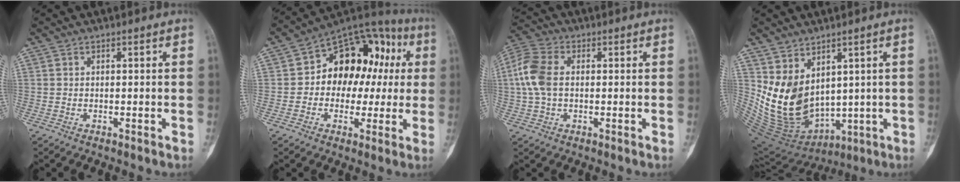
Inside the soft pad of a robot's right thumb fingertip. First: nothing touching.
{"total": 17.5, "force": [1.5, 12.7, 11.9], "torque": [-0.102, 0.055, 0.014]}
{"total": 9.3, "force": [0.7, 6.1, 7.0], "torque": [-0.165, 0.019, 0.009]}
{"total": 14.2, "force": [2.6, 10.3, 9.4], "torque": [-0.140, -0.031, 0.092]}